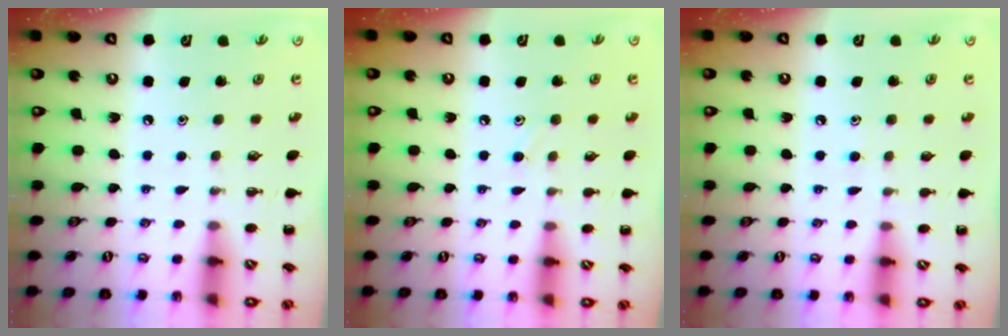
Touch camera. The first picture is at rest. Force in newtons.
{"total": 7.0, "press": 6.6, "slide": 2.3}
{"total": 4.3, "press": 3.9, "slide": 1.8}